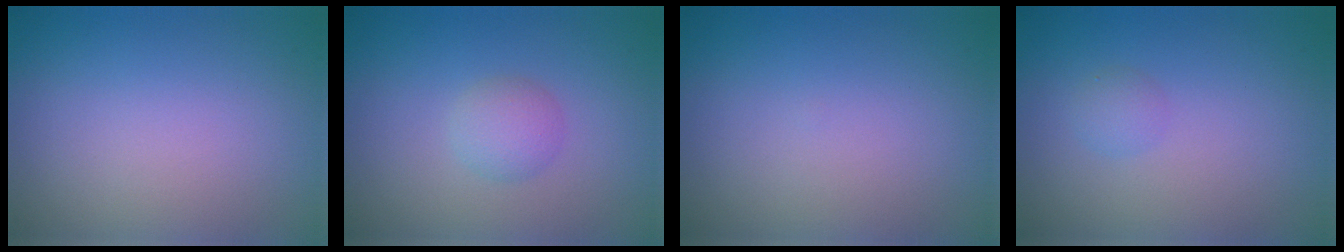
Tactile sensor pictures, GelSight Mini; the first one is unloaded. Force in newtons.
{"total": 1.9, "press": 1.9, "slide": 0.1}
{"total": 0.0}
{"total": 1.1, "press": 1.1, "slide": 0.0}